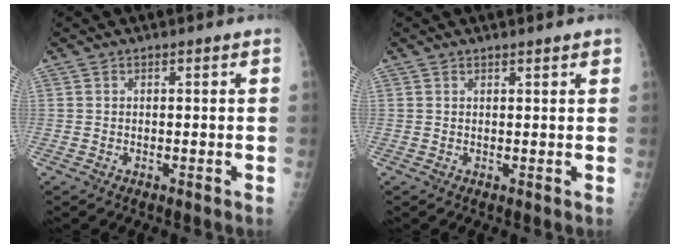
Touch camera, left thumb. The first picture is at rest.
{"total": 1.5, "force": [1.2, 0.2, 0.8], "torque": [-0.005, 0.000, 0.016]}